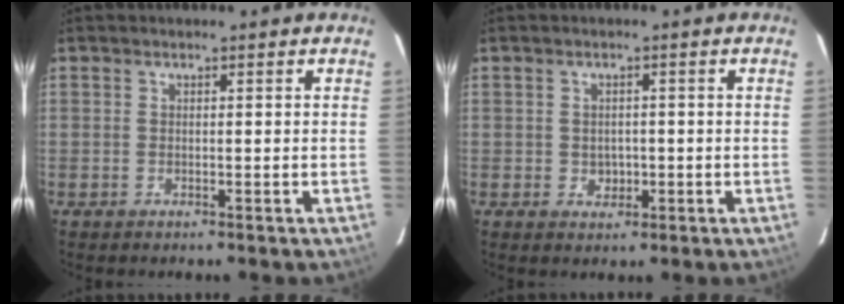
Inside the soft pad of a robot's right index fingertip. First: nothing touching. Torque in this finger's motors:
{"motor_torque": [-0.02, -0.02, -0.01, 0.00]}